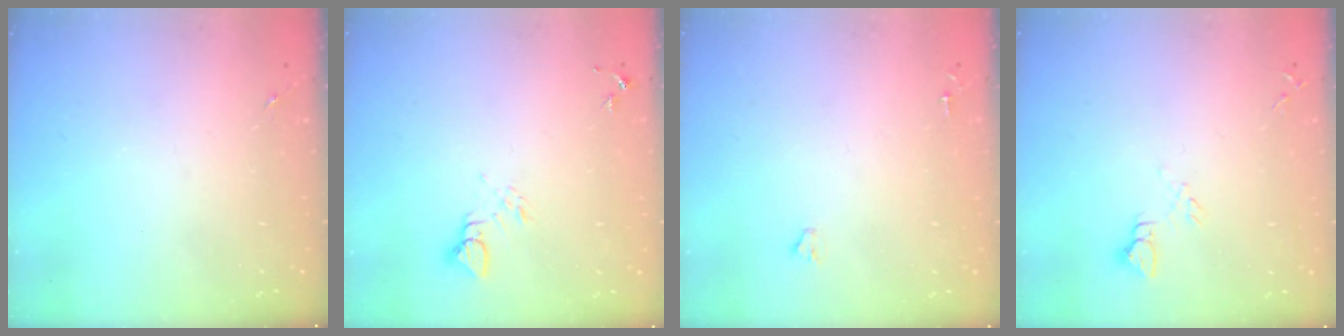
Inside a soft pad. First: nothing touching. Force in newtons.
{"total": 4.0, "press": 4.0, "slide": 0.3}
{"total": 0.9, "press": 0.9, "slide": 0.1}
{"total": 5.0, "press": 4.9, "slide": 0.5}